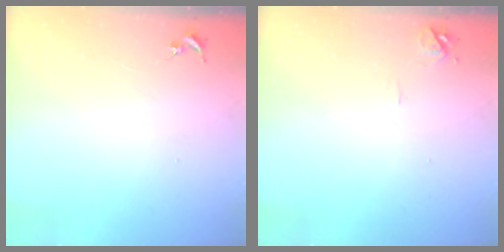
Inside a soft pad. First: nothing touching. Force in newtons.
{"total": 6.3, "press": 6.3, "slide": 0.7}